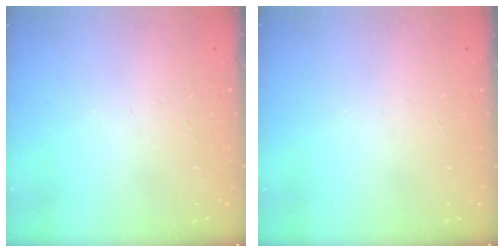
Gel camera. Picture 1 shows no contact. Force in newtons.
{"total": 0.0}